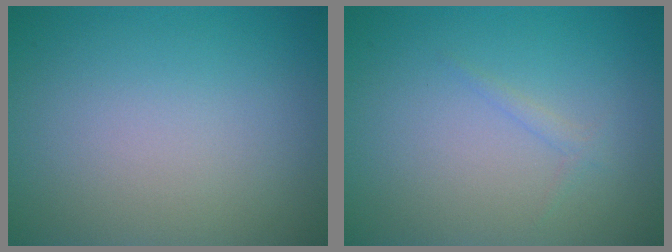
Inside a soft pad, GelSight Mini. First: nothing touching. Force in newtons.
{"total": 0.8, "press": 0.8, "slide": 0.1}